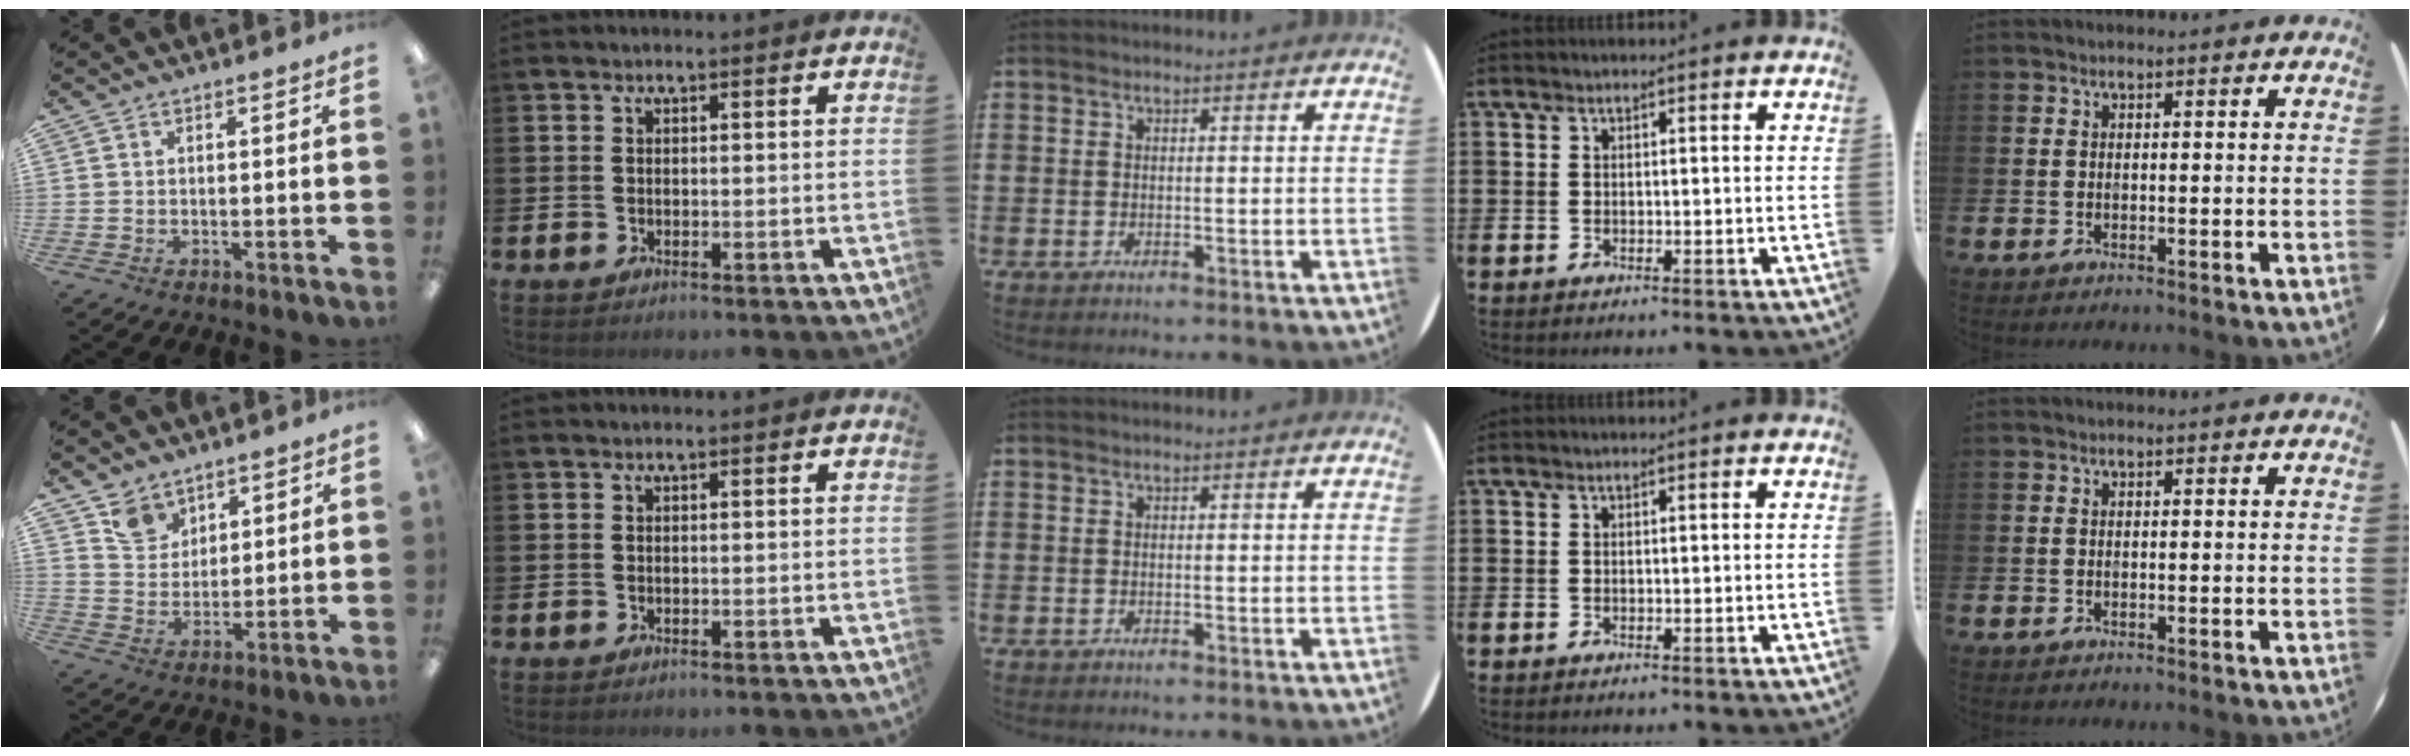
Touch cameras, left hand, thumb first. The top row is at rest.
{"thumb": {"total": 7.8, "force": [5.5, 5.4, 1.1], "torque": [-0.020, -0.031, 0.104]}}